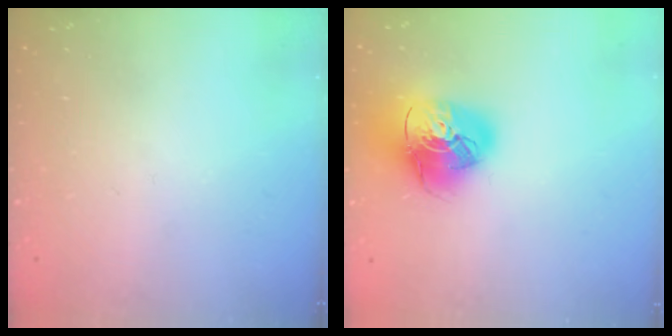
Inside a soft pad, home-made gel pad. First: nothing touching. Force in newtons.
{"total": 15.6, "press": 15.5, "slide": 1.6}